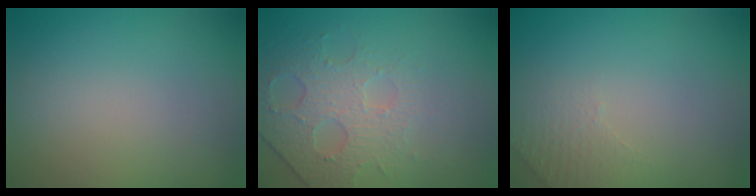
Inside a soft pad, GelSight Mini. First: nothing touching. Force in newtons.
{"total": 4.9, "press": 3.4, "slide": 3.6}
{"total": 1.6, "press": 1.5, "slide": 0.4}